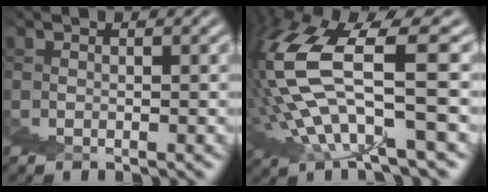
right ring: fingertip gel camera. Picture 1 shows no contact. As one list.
[{"total": 8.4, "force": [3.8, 2.4, 7.1], "torque": [-0.164, 0.010, 0.065]}]